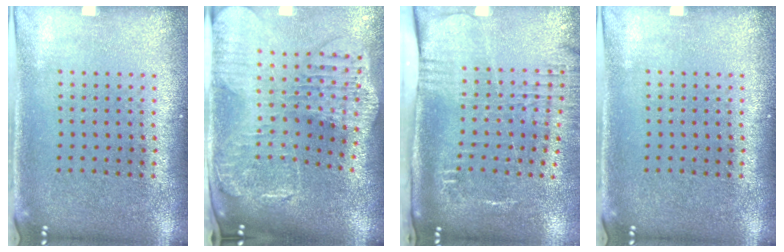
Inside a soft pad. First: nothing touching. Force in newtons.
{"total": 3.0, "press": 2.5, "slide": 1.7}
{"total": 2.7, "press": 2.1, "slide": 1.7}
{"total": 0.0}